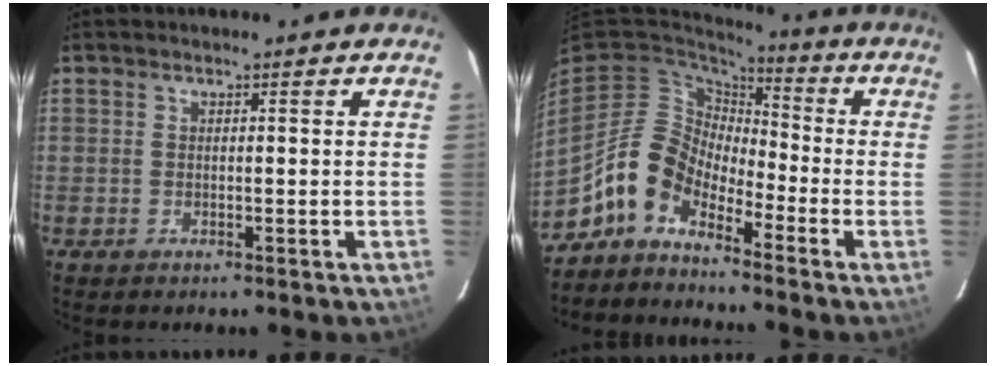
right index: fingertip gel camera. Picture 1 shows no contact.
{"total": 9.2, "force": [-6.3, 5.4, 3.9], "torque": [-0.078, 0.029, -0.138]}